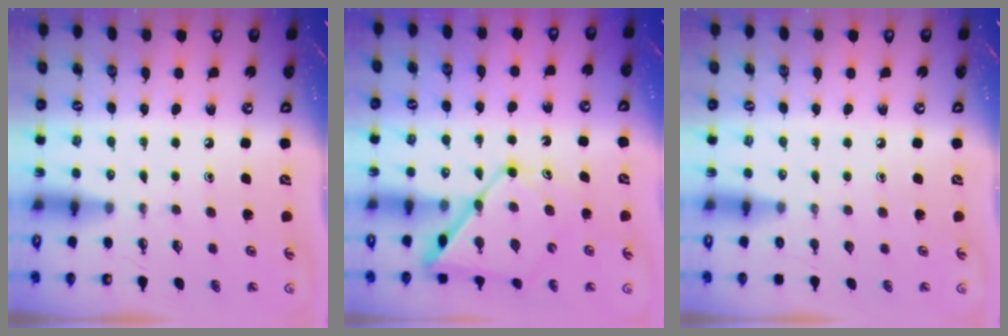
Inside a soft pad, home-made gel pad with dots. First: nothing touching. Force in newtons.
{"total": 12.8, "press": 12.8, "slide": 1.1}
{"total": 0.0}